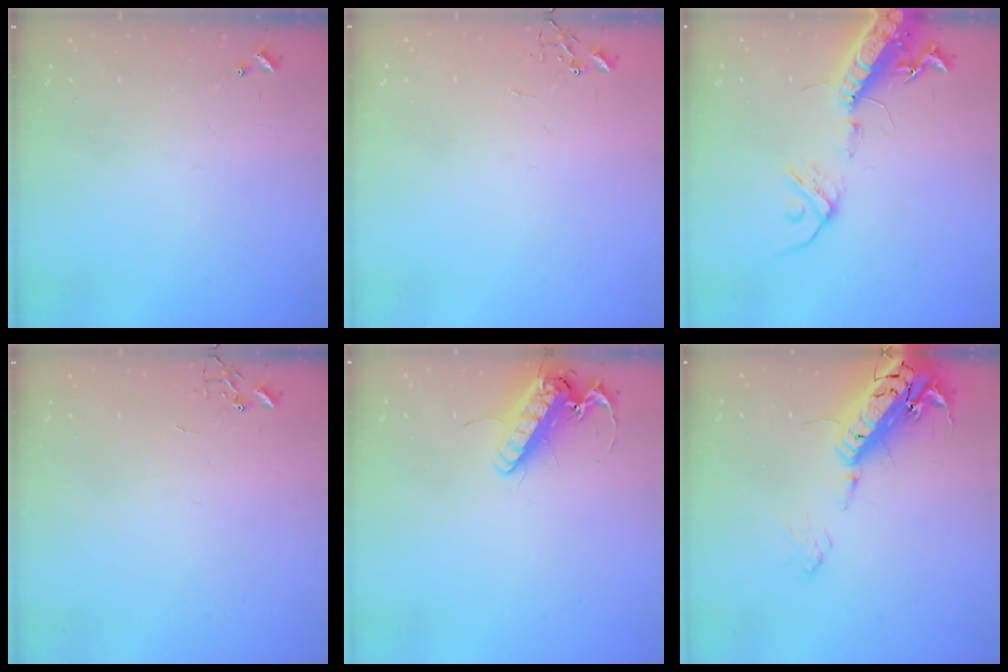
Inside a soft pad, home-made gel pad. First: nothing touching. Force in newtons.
{"total": 0.0}
{"total": 16.2, "press": 15.8, "slide": 3.4}
{"total": 0.0}
{"total": 14.6, "press": 14.4, "slide": 2.6}
{"total": 22.4, "press": 22.0, "slide": 4.3}